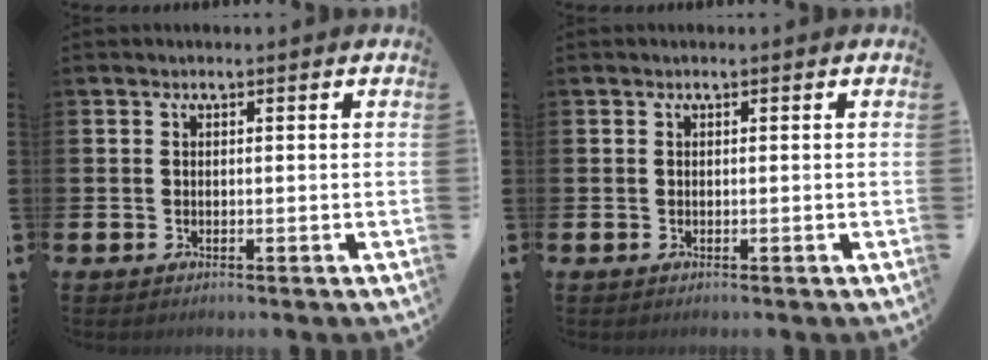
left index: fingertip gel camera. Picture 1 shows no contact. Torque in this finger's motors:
{"motor_torque": [0.08, 0.05, 0.02, -0.01]}